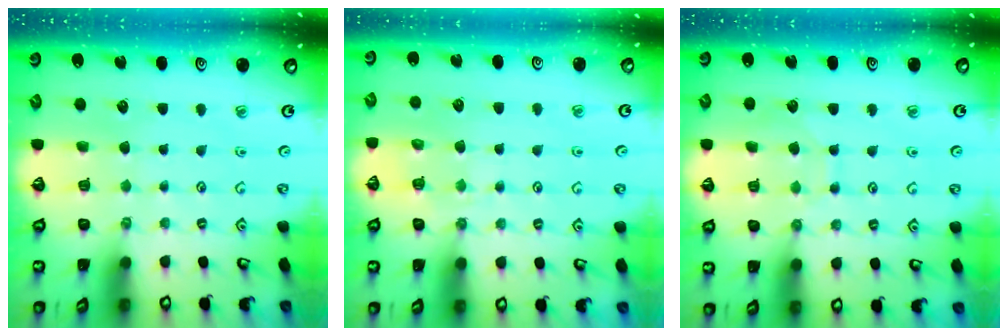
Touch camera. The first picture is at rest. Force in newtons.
{"total": 6.9, "press": 6.9, "slide": 0.7}
{"total": 7.1, "press": 7.1, "slide": 0.5}